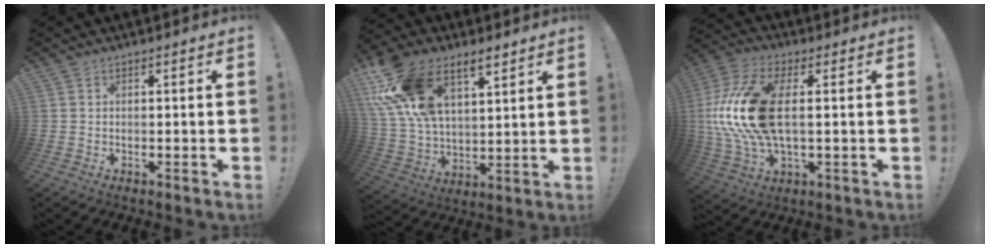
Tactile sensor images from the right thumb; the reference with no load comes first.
{"total": 19.8, "force": [11.1, 11.0, 12.1], "torque": [-0.250, -0.056, 0.202]}
{"total": 20.4, "force": [1.4, 9.7, 17.8], "torque": [-0.353, -0.001, 0.034]}